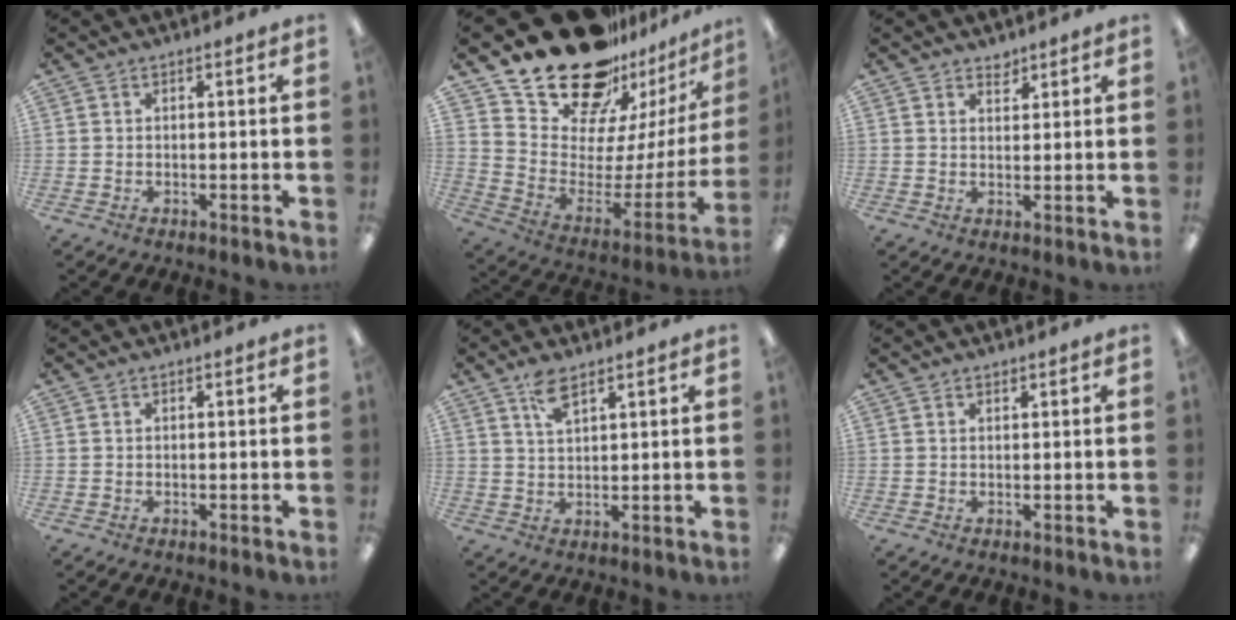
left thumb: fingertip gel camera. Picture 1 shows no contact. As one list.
[{"total": 24.2, "force": [19.6, 10.9, 9.2], "torque": [-0.154, -0.138, 0.362]}, {"total": 2.4, "force": [2.2, 1.0, 0.2], "torque": [0.010, -0.015, 0.038]}, {"total": 0.0}, {"total": 4.7, "force": [3.2, 1.5, 3.1], "torque": [-0.063, -0.002, 0.057]}, {"total": 0.7, "force": [0.6, 0.3, 0.1], "torque": [-0.002, 0.001, 0.011]}]